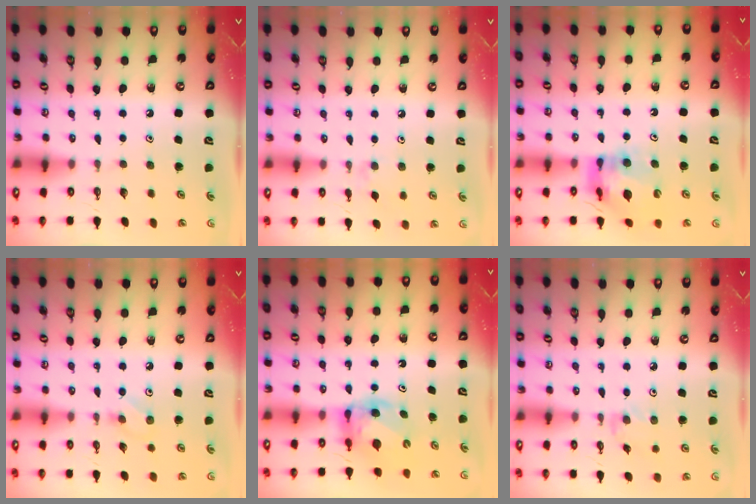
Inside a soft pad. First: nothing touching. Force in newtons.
{"total": 4.7, "press": 4.6, "slide": 0.8}
{"total": 12.2, "press": 12.1, "slide": 1.1}
{"total": 5.0, "press": 4.9, "slide": 0.6}
{"total": 6.2, "press": 6.2, "slide": 0.4}
{"total": 1.9, "press": 1.9, "slide": 0.4}